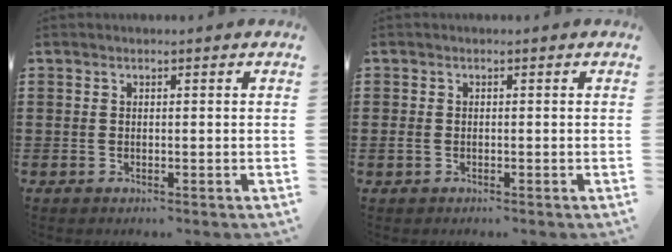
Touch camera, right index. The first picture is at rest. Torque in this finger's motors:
{"motor_torque": [1.05, 1.08, 0.12, 0.03]}